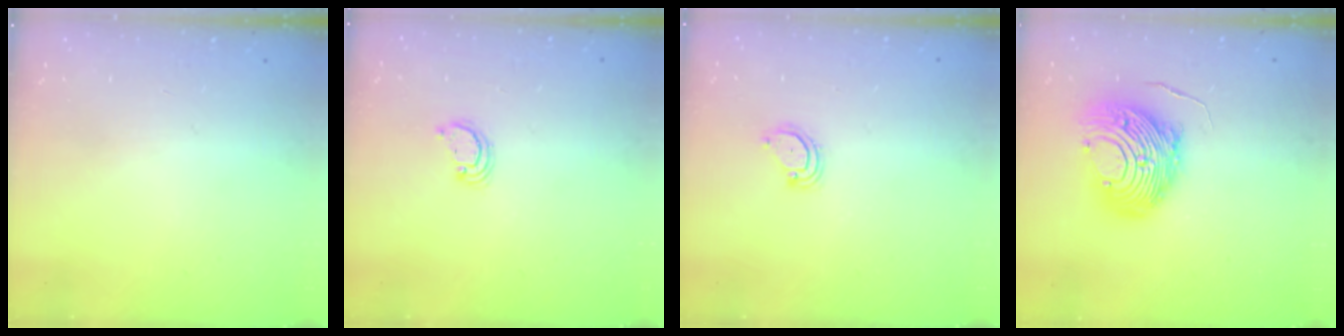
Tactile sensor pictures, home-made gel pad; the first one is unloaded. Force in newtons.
{"total": 2.6, "press": 2.6, "slide": 0.2}
{"total": 4.0, "press": 4.0, "slide": 0.3}
{"total": 14.7, "press": 14.6, "slide": 1.4}